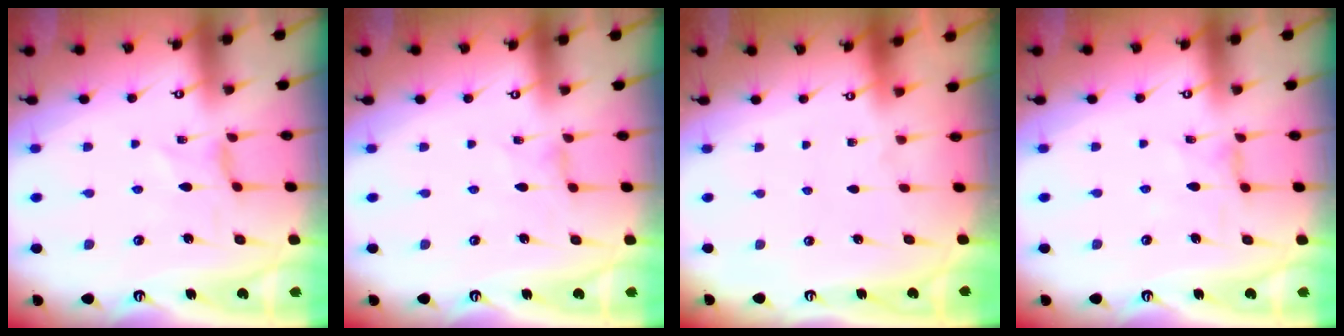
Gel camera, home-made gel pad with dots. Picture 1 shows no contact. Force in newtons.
{"total": 0.0}
{"total": 0.0}
{"total": 2.3, "press": 2.3, "slide": 0.4}